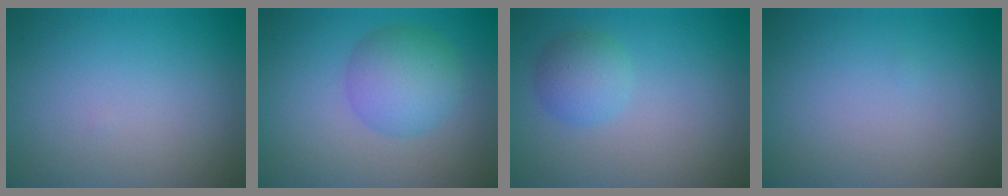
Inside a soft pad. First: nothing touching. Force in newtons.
{"total": 4.8, "press": 4.8, "slide": 0.2}
{"total": 2.6, "press": 2.6, "slide": 0.1}
{"total": 0.0}